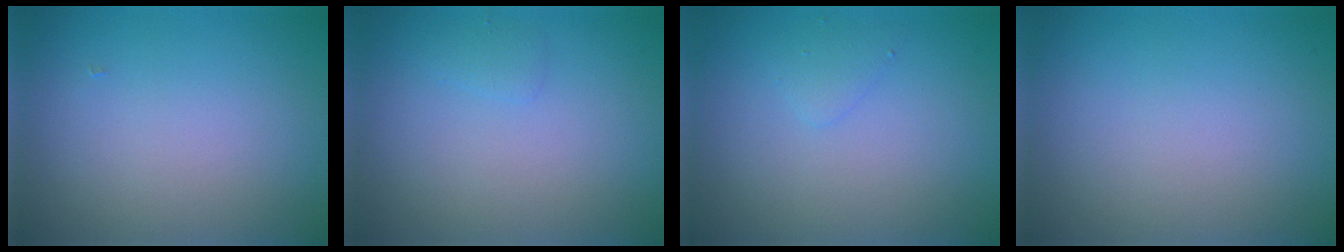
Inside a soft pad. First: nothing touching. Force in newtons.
{"total": 0.8, "press": 0.8, "slide": 0.0}
{"total": 1.0, "press": 1.0, "slide": 0.1}
{"total": 0.0}